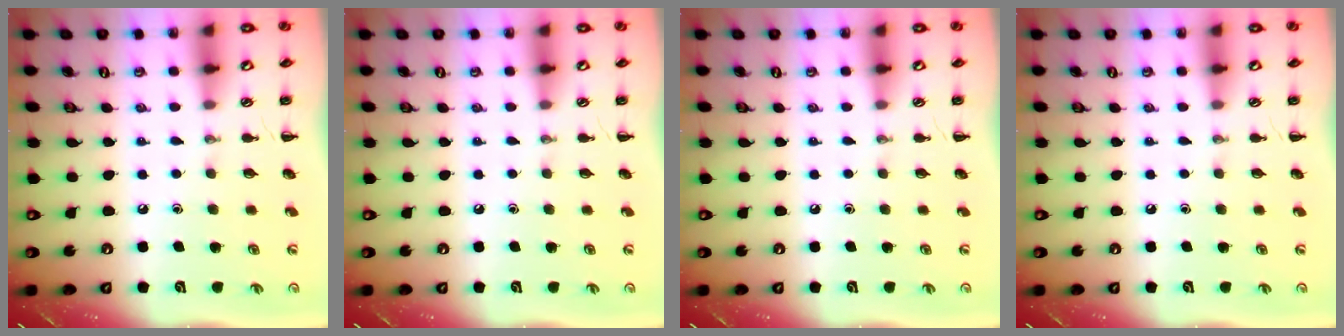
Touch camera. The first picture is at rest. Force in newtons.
{"total": 0.0}
{"total": 0.0}
{"total": 0.0}